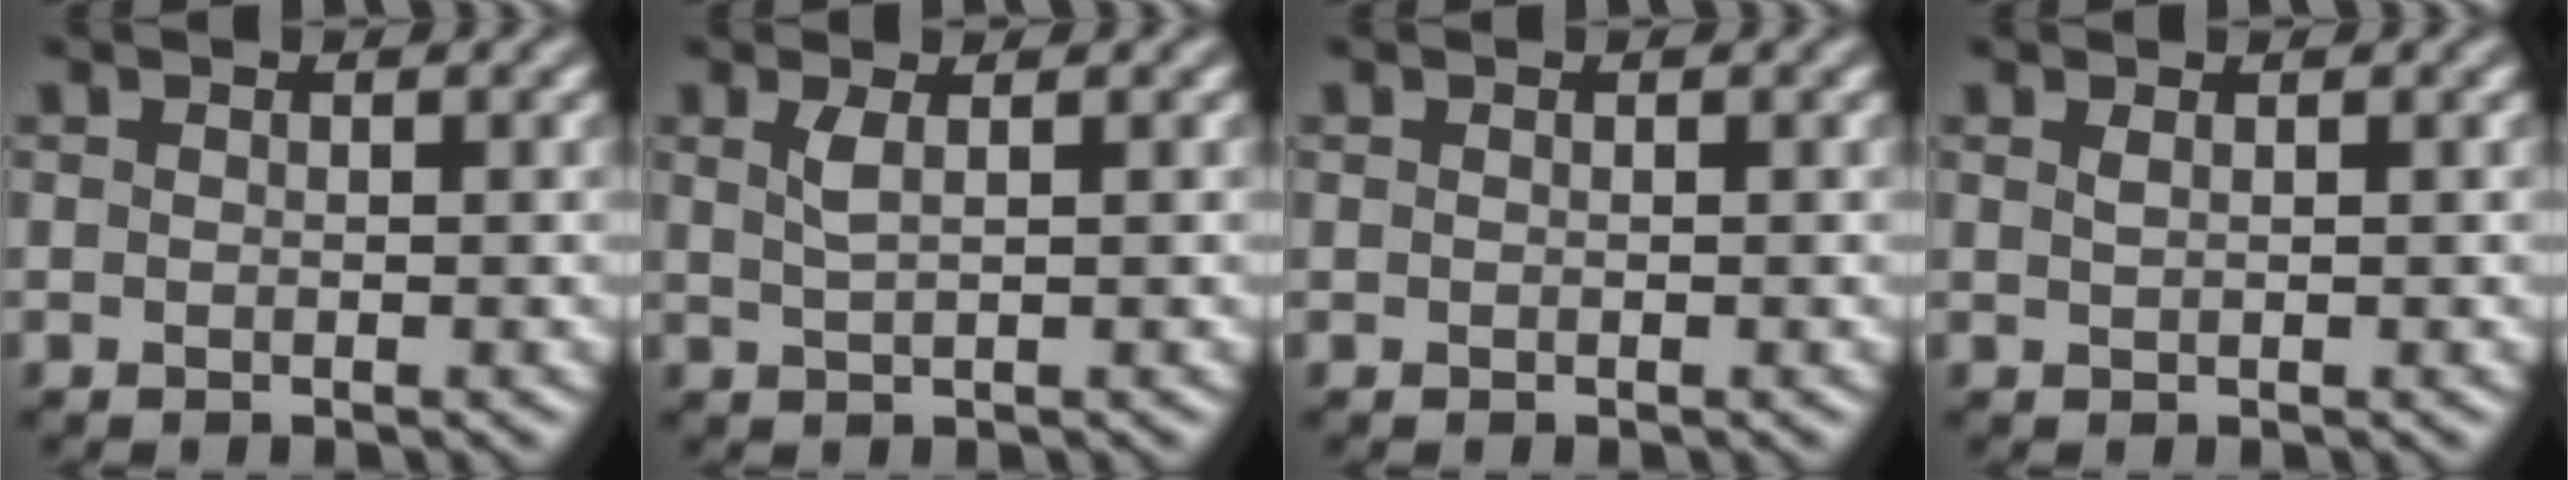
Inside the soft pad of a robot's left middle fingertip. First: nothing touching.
{"total": 1.6, "force": [0.6, 0.4, 1.4], "torque": [-0.026, 0.001, 0.009]}
{"total": 0.0}
{"total": 0.7, "force": [0.3, 0.2, 0.5], "torque": [-0.005, 0.002, 0.005]}